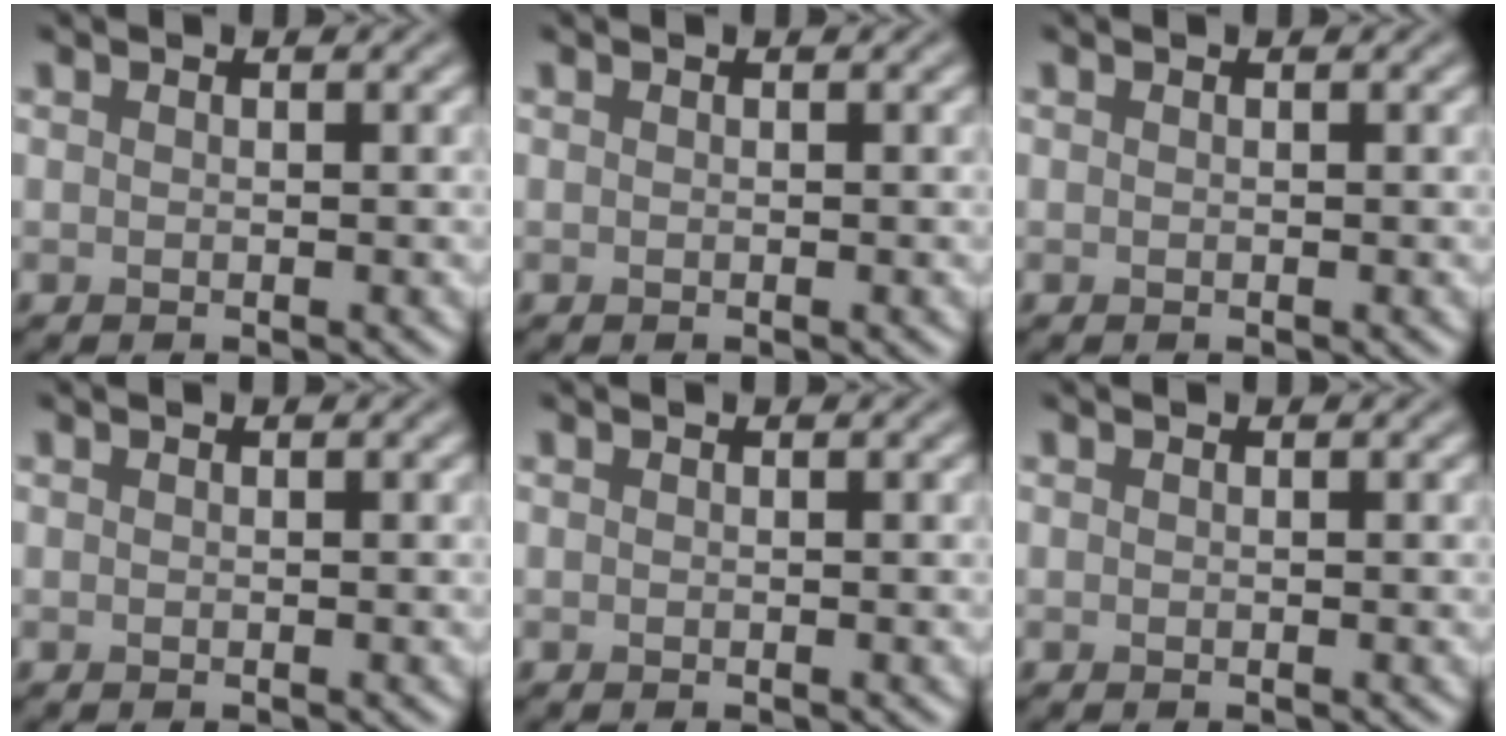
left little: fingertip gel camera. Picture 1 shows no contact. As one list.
[{"total": 0.0}, {"total": 0.0}, {"total": 0.0}, {"total": 0.0}, {"total": 0.0}]